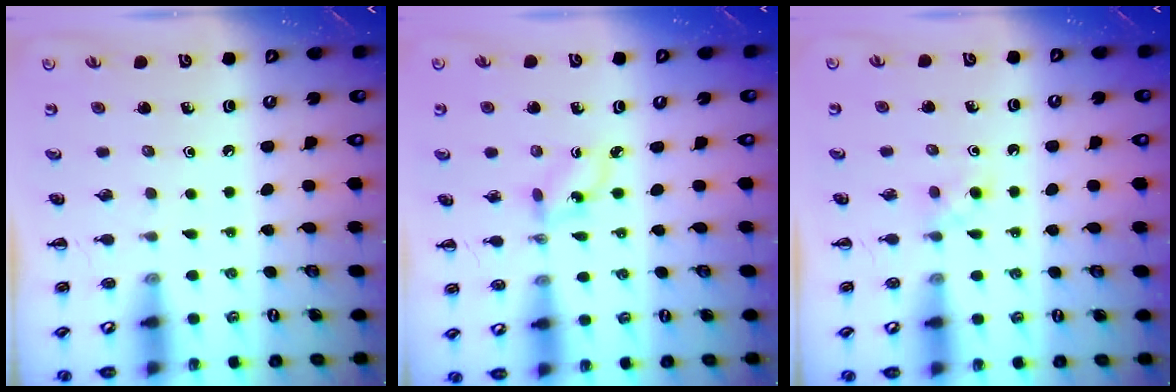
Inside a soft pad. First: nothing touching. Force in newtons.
{"total": 1.5, "press": 1.4, "slide": 0.4}
{"total": 2.7, "press": 2.5, "slide": 1.1}